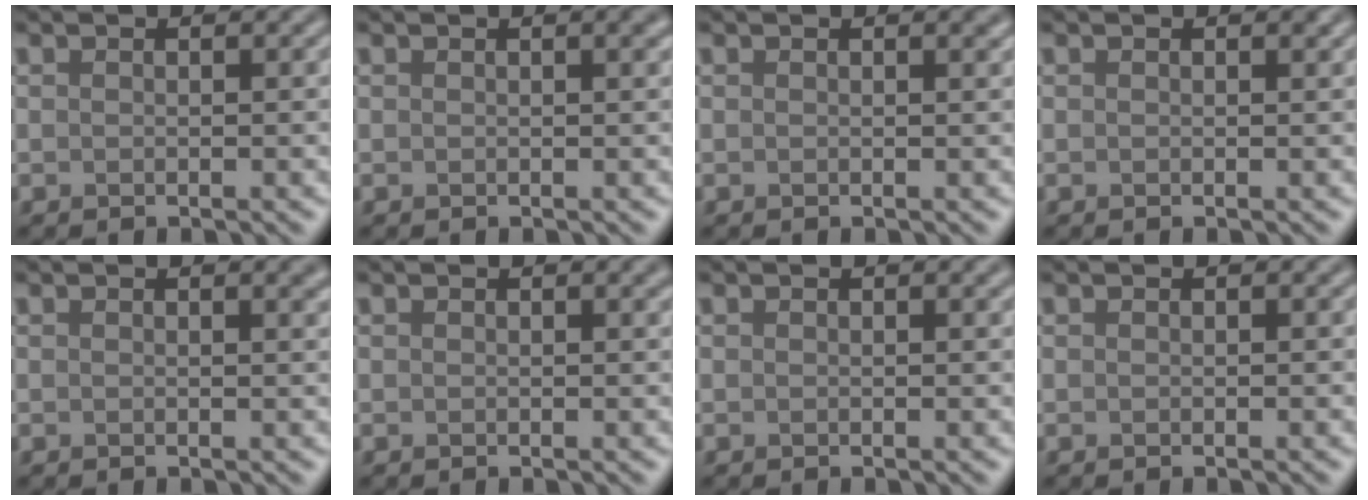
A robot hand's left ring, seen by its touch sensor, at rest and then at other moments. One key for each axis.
{"total": 1.2, "fx": 0.4, "fy": 0.3, "fz": 1.1, "tx": -0.008, "ty": 0.005, "tz": 0.005}
{"total": 0.7, "fx": 0.4, "fy": 0.1, "fz": 0.5, "tx": -0.004, "ty": 0.001, "tz": 0.007}
{"total": 0.0}
{"total": 1.1, "fx": 0.6, "fy": 0.4, "fz": 0.8, "tx": -0.004, "ty": 0.004, "tz": 0.009}
{"total": 0.9, "fx": 0.5, "fy": 0.2, "fz": 0.7, "tx": -0.004, "ty": 0.004, "tz": 0.006}
{"total": 0.6, "fx": 0.4, "fy": 0.1, "fz": 0.4, "tx": -0.003, "ty": 0.003, "tz": 0.005}
{"total": 0.0}